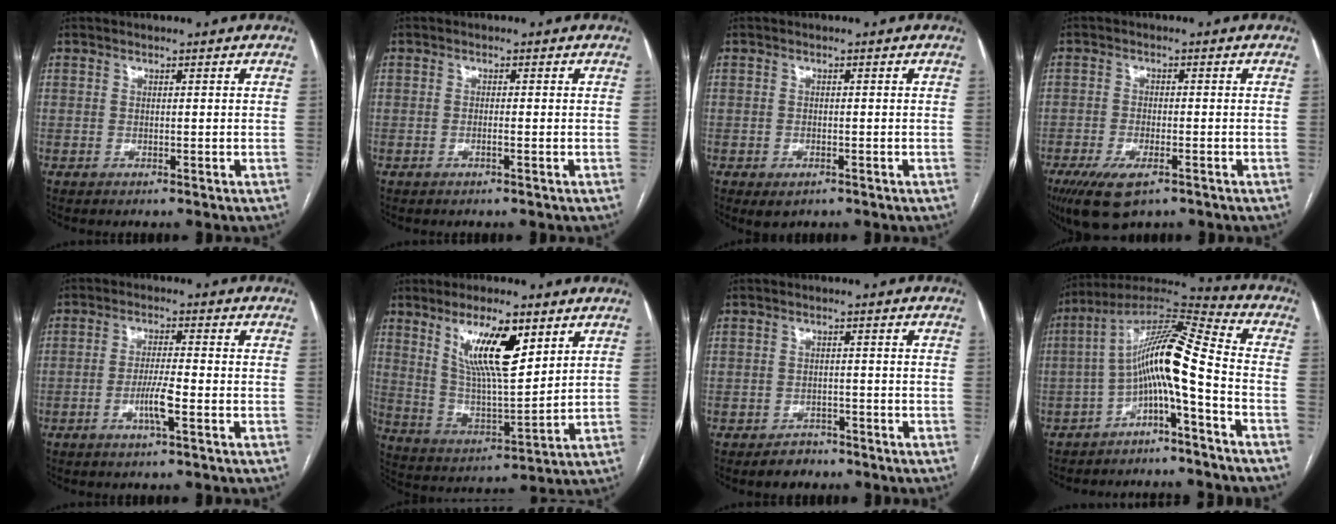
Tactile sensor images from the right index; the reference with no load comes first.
{"total": 0.9, "force": [-0.4, -0.1, 0.8], "torque": [-0.015, 0.001, -0.006]}
{"total": 2.6, "force": [-1.3, 1.7, 1.5], "torque": [-0.022, -0.002, -0.007]}
{"total": 7.3, "force": [-4.3, 2.7, 5.2], "torque": [-0.096, -0.014, -0.068]}
{"total": 4.8, "force": [-1.9, 0.1, 4.4], "torque": [-0.085, -0.005, -0.036]}
{"total": 12.5, "force": [6.3, 2.9, 10.4], "torque": [-0.192, -0.002, 0.121]}
{"total": 2.8, "force": [-2.1, 1.8, 0.4], "torque": [-0.008, 0.005, -0.028]}
{"total": 12.0, "force": [-3.6, 0.5, 11.4], "torque": [-0.194, 0.040, -0.068]}